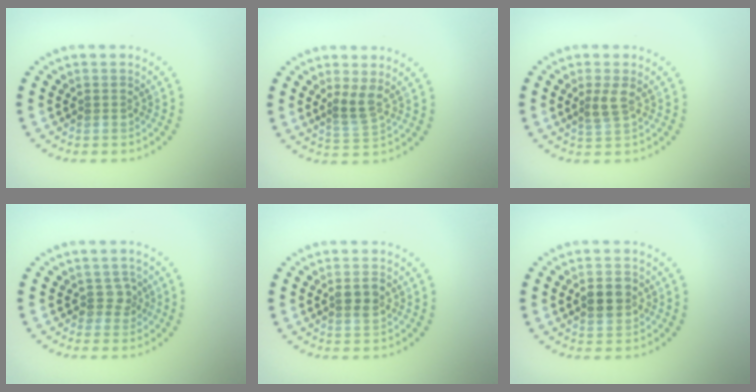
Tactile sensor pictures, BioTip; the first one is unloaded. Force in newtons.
{"total": 2.0, "press": 1.5, "slide": 1.3}
{"total": 1.8, "press": 1.5, "slide": 1.1}
{"total": 1.8, "press": 1.4, "slide": 1.1}
{"total": 1.8, "press": 1.7, "slide": 0.5}
{"total": 2.9, "press": 2.9, "slide": 0.2}